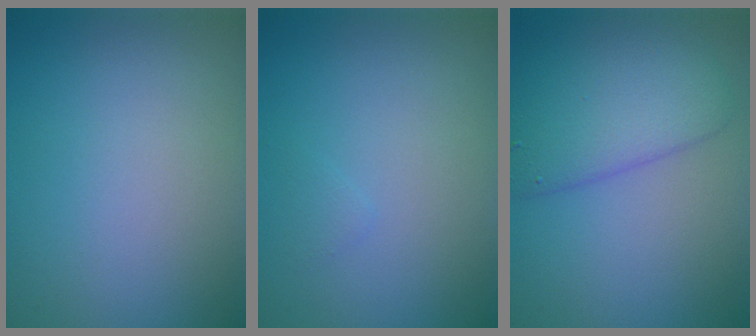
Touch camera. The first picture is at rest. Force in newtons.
{"total": 0.5, "press": 0.5, "slide": 0.1}
{"total": 5.0, "press": 5.0, "slide": 0.1}